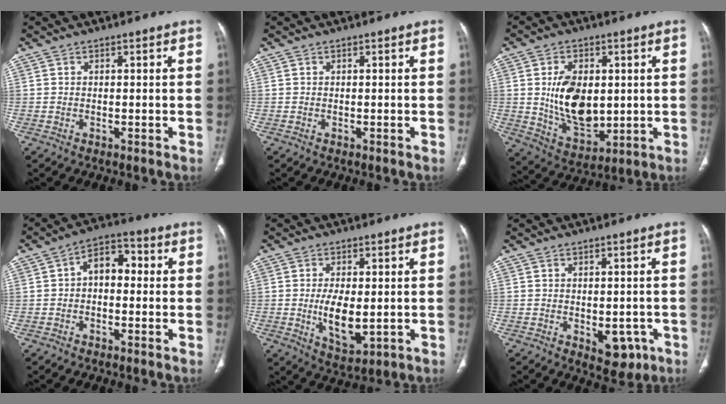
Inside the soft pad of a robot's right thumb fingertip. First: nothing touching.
{"total": 0.0}
{"total": 13.4, "force": [1.2, 8.4, 10.4], "torque": [-0.151, -0.017, 0.037]}
{"total": 7.1, "force": [0.1, 4.6, 5.3], "torque": [-0.061, 0.028, -0.011]}
{"total": 8.0, "force": [-0.8, 3.7, 7.0], "torque": [-0.120, -0.017, -0.003]}
{"total": 5.7, "force": [-1.9, 3.4, 4.2], "torque": [-0.030, 0.002, -0.012]}